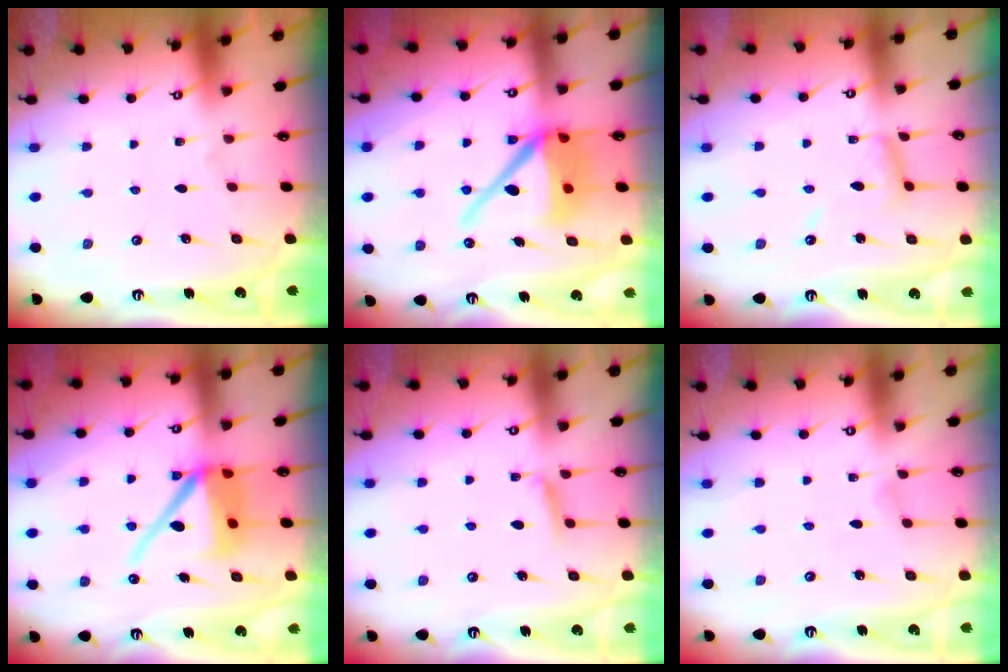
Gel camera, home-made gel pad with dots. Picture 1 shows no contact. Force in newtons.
{"total": 13.9, "press": 13.7, "slide": 1.9}
{"total": 8.3, "press": 8.2, "slide": 0.6}
{"total": 11.3, "press": 11.2, "slide": 1.5}
{"total": 5.2, "press": 5.1, "slide": 0.8}
{"total": 1.9, "press": 1.9, "slide": 0.2}